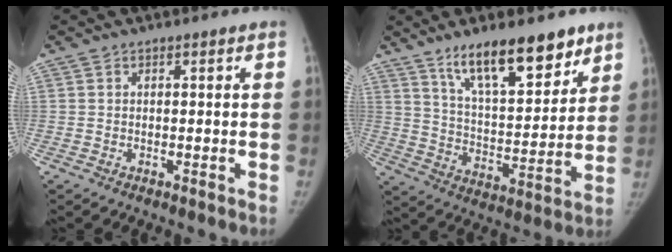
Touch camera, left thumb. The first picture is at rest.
{"total": 17.3, "force": [11.6, 5.8, 11.4], "torque": [-0.144, -0.067, 0.201]}